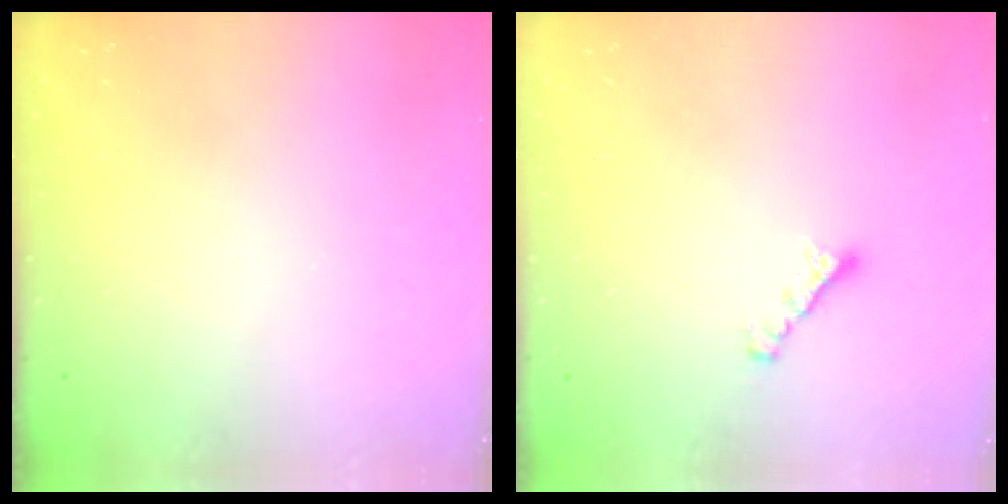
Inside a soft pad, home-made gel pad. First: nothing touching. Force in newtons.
{"total": 3.0, "press": 3.0, "slide": 0.1}